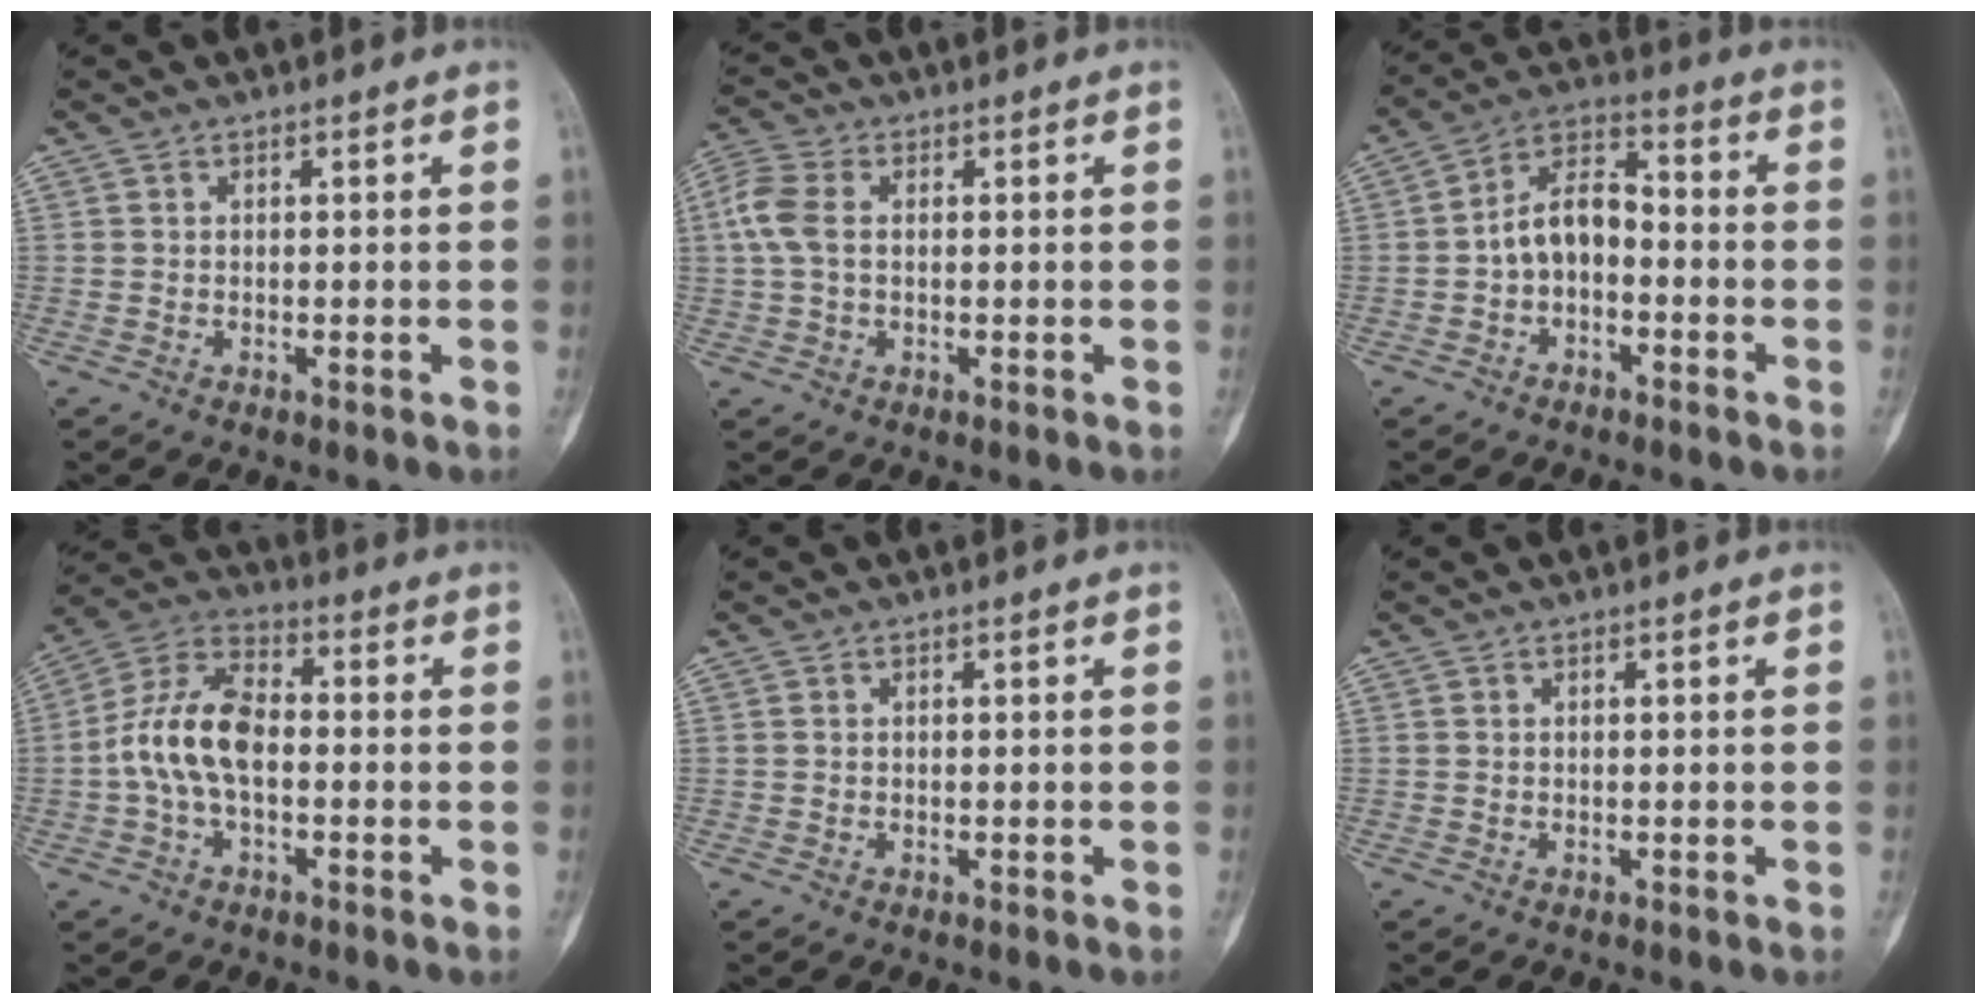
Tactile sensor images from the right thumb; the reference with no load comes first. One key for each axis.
{"total": 6.1, "fx": 0.6, "fy": 3.9, "fz": 4.7, "tx": -0.124, "ty": 0.017, "tz": 0.007}
{"total": 8.3, "fx": -1.9, "fy": 5.4, "fz": 6.1, "tx": -0.095, "ty": 0.039, "tz": -0.049}
{"total": 11.7, "fx": -1.1, "fy": 6.5, "fz": 9.6, "tx": -0.191, "ty": 0.037, "tz": -0.029}
{"total": 0.0}
{"total": 0.0}